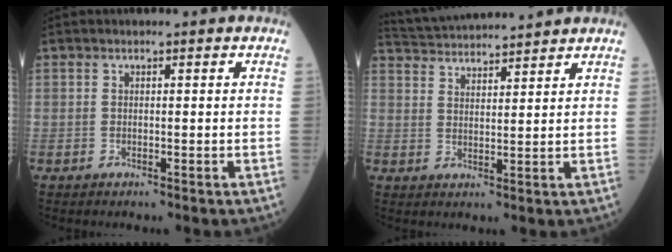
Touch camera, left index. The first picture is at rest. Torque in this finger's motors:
{"motor_torque": [-0.06, -0.34, 0.00, 0.00]}